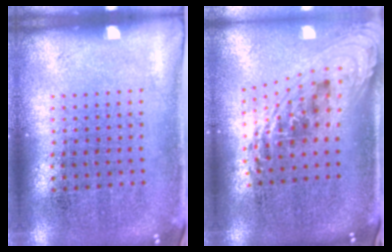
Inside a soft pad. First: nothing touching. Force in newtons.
{"total": 2.2, "press": 1.6, "slide": 1.6}